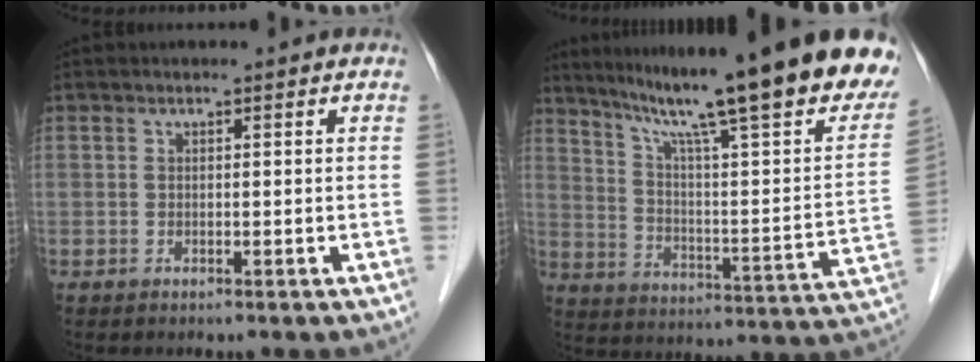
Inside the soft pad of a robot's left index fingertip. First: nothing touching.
{"total": 29.9, "force": [24.1, 2.3, 17.5], "torque": [-0.252, -0.062, 0.323]}